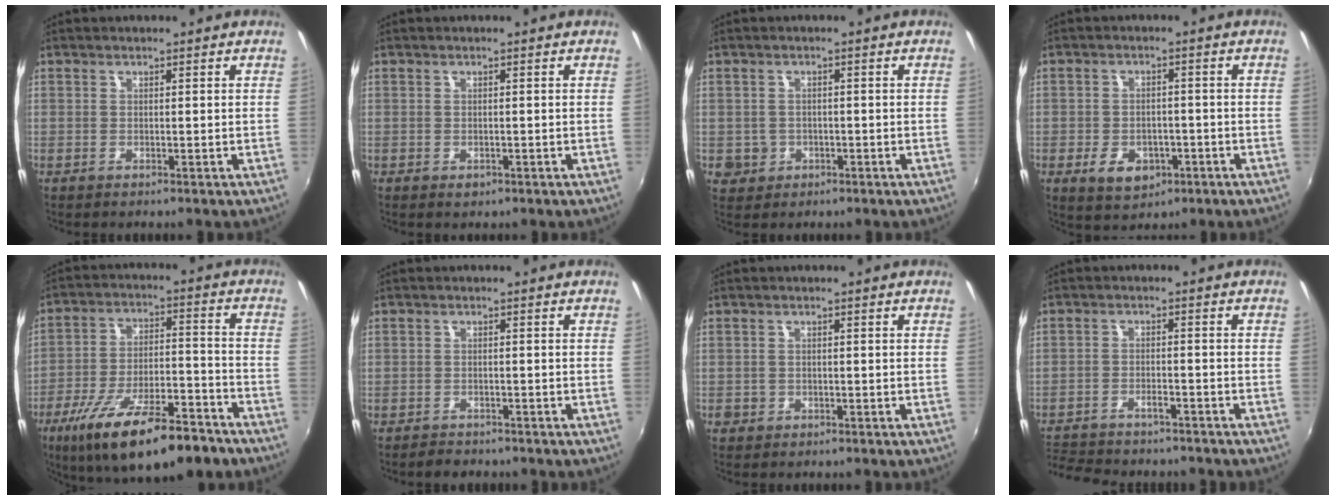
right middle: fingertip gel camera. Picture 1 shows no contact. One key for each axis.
{"total": 1.1, "fx": -0.5, "fy": 0.8, "fz": 0.4, "tx": -0.006, "ty": -0.004, "tz": -0.007}
{"total": 4.3, "fx": -1.0, "fy": 4.0, "fz": 1.1, "tx": -0.031, "ty": 0.000, "tz": -0.009}
{"total": 6.9, "fx": -3.1, "fy": 4.7, "fz": 3.9, "tx": -0.091, "ty": -0.002, "tz": -0.042}
{"total": 20.8, "fx": -13.9, "fy": 6.1, "fz": 14.3, "tx": -0.248, "ty": -0.032, "tz": -0.212}
{"total": 2.3, "fx": -2.0, "fy": 1.0, "fz": 0.3, "tx": -0.015, "ty": 0.001, "tz": -0.033}
{"total": 2.0, "fx": -0.7, "fy": 1.8, "fz": 0.5, "tx": -0.013, "ty": -0.004, "tz": -0.012}
{"total": 10.8, "fx": -9.6, "fy": 3.1, "fz": 4.0, "tx": -0.105, "ty": -0.012, "tz": -0.151}